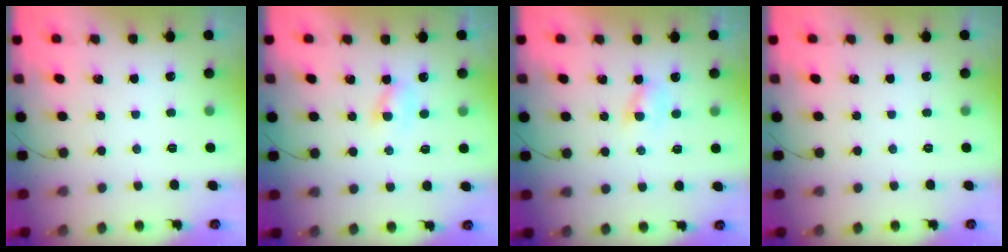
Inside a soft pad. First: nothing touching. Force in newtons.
{"total": 1.6, "press": 1.4, "slide": 0.8}
{"total": 1.6, "press": 1.4, "slide": 0.8}
{"total": 0.0}